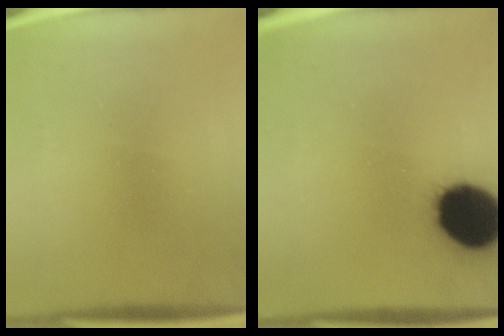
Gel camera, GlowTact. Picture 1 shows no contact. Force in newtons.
{"total": 17.9}